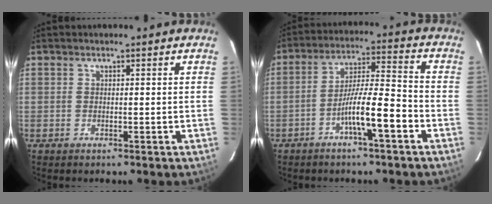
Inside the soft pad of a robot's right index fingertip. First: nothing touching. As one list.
[{"total": 9.2, "force": [-4.2, 0.6, 8.2], "torque": [-0.147, 0.016, -0.073]}]